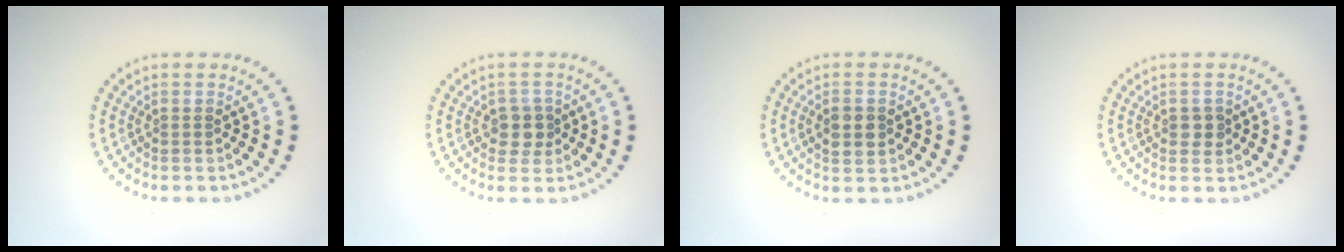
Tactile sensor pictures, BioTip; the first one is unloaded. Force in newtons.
{"total": 2.3, "press": 2.1, "slide": 0.8}
{"total": 2.3, "press": 2.3, "slide": 0.1}
{"total": 1.5, "press": 1.4, "slide": 0.2}